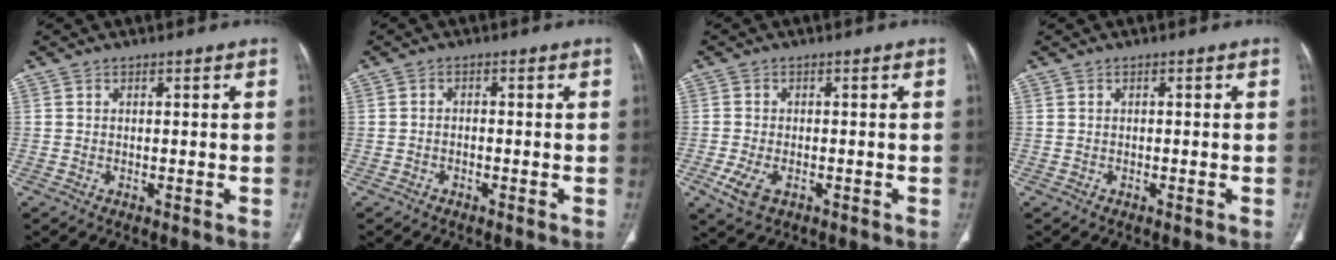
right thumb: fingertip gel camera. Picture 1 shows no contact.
{"total": 1.0, "force": [-0.5, 0.6, 0.5], "torque": [-0.007, 0.005, -0.010]}
{"total": 4.8, "force": [-1.9, 2.8, 3.4], "torque": [-0.077, -0.003, -0.031]}
{"total": 0.0}